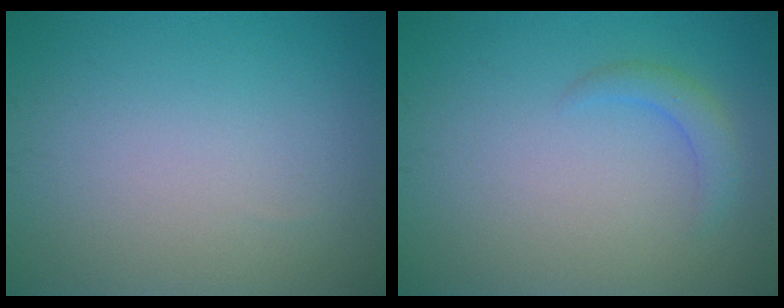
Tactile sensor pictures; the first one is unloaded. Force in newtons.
{"total": 1.7, "press": 1.7, "slide": 0.2}